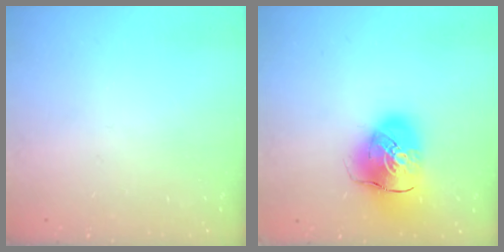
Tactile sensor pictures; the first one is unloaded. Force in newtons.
{"total": 13.9, "press": 13.7, "slide": 2.4}